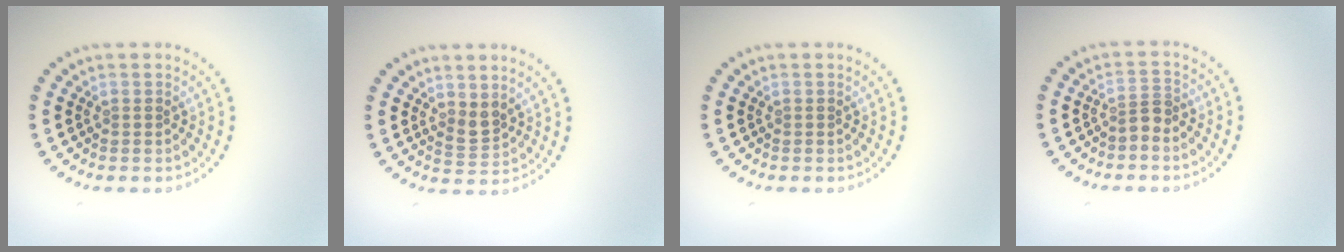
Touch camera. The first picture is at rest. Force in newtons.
{"total": 1.7, "press": 1.3, "slide": 1.0}
{"total": 0.0}
{"total": 1.6, "press": 1.2, "slide": 1.0}